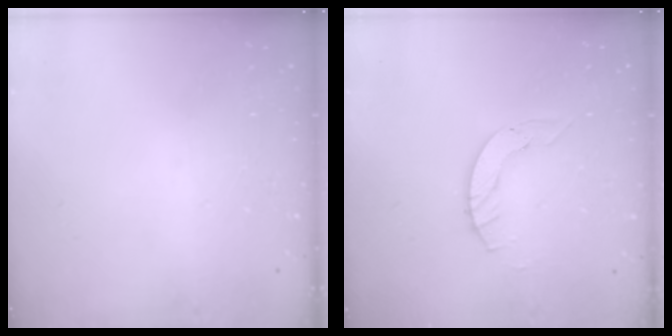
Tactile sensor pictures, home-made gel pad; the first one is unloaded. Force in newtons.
{"total": 3.9, "press": 3.9, "slide": 0.4}